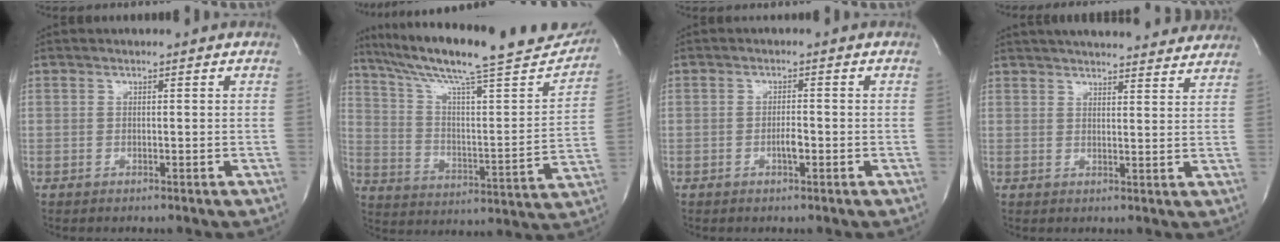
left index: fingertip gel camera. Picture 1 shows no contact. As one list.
[{"total": 27.9, "force": [23.7, 2.7, 14.4], "torque": [-0.234, -0.029, 0.335]}, {"total": 1.8, "force": [-0.7, 0.4, 1.6], "torque": [-0.030, 0.000, -0.012]}, {"total": 21.2, "force": [19.2, 3.7, 8.1], "torque": [-0.125, 0.023, 0.246]}]